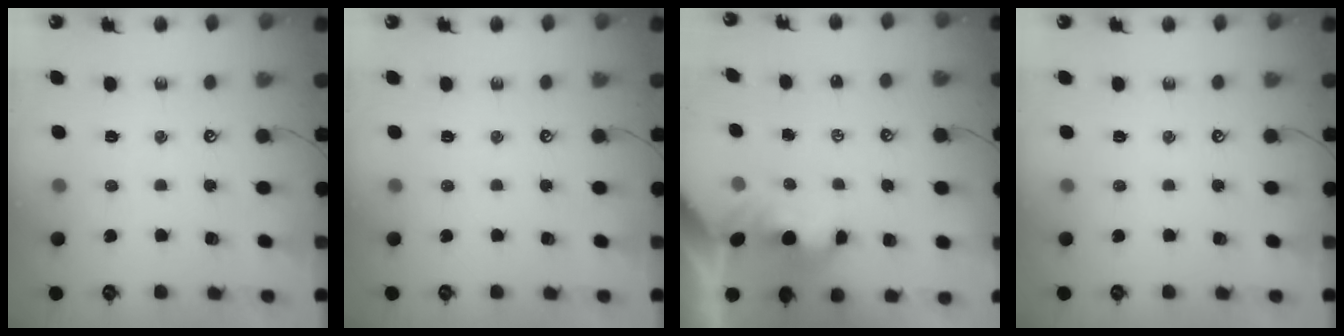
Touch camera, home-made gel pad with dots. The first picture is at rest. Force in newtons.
{"total": 0.0}
{"total": 1.7, "press": 1.7, "slide": 0.2}
{"total": 0.0}